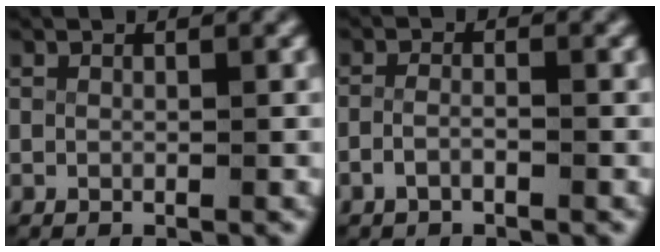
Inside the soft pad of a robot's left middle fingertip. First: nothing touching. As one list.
[{"total": 1.6, "force": [-1.3, 0.5, 0.9], "torque": [-0.030, -0.012, -0.019]}]